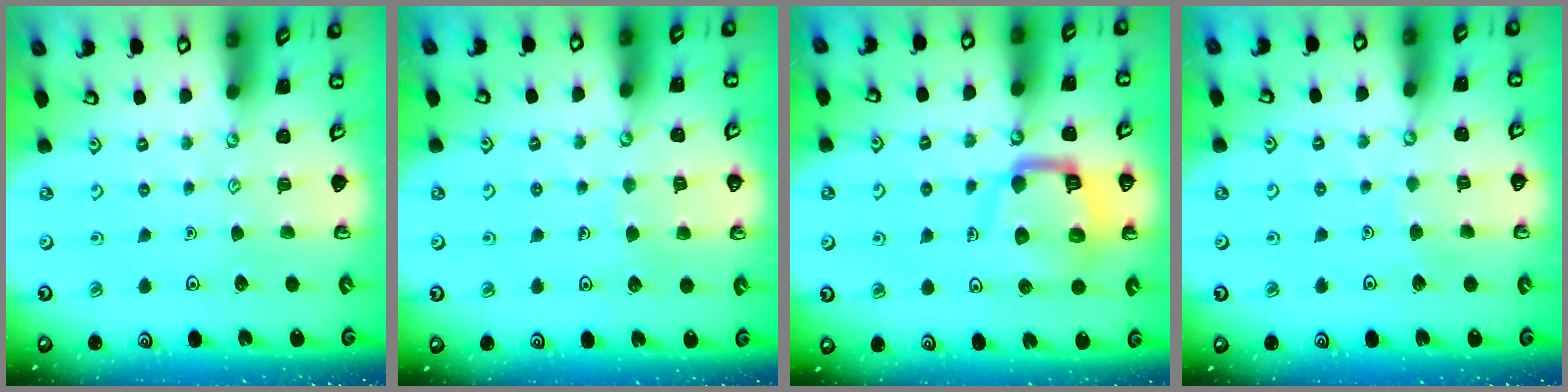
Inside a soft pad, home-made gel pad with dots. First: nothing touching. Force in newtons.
{"total": 3.7, "press": 3.7, "slide": 0.2}
{"total": 13.0, "press": 12.9, "slide": 1.5}
{"total": 3.9, "press": 3.9, "slide": 0.3}